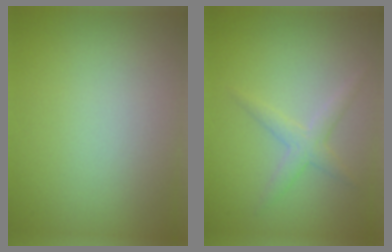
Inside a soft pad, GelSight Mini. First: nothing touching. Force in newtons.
{"total": 2.1, "press": 2.1, "slide": 0.0}